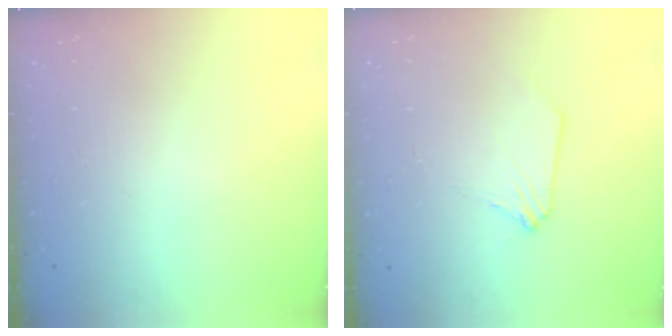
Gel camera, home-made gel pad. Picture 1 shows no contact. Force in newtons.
{"total": 2.6, "press": 2.5, "slide": 0.4}